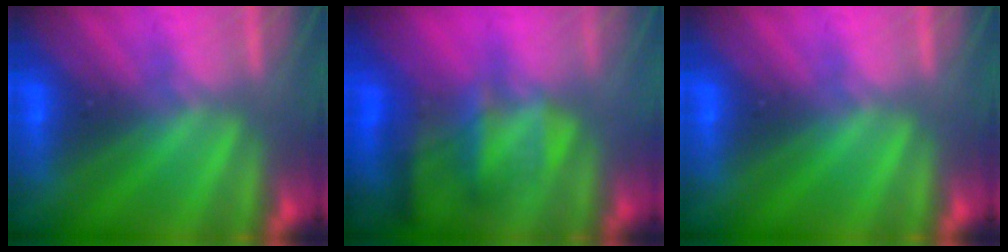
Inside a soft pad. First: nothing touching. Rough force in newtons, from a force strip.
{"total": 4.7}
{"total": 0.0}